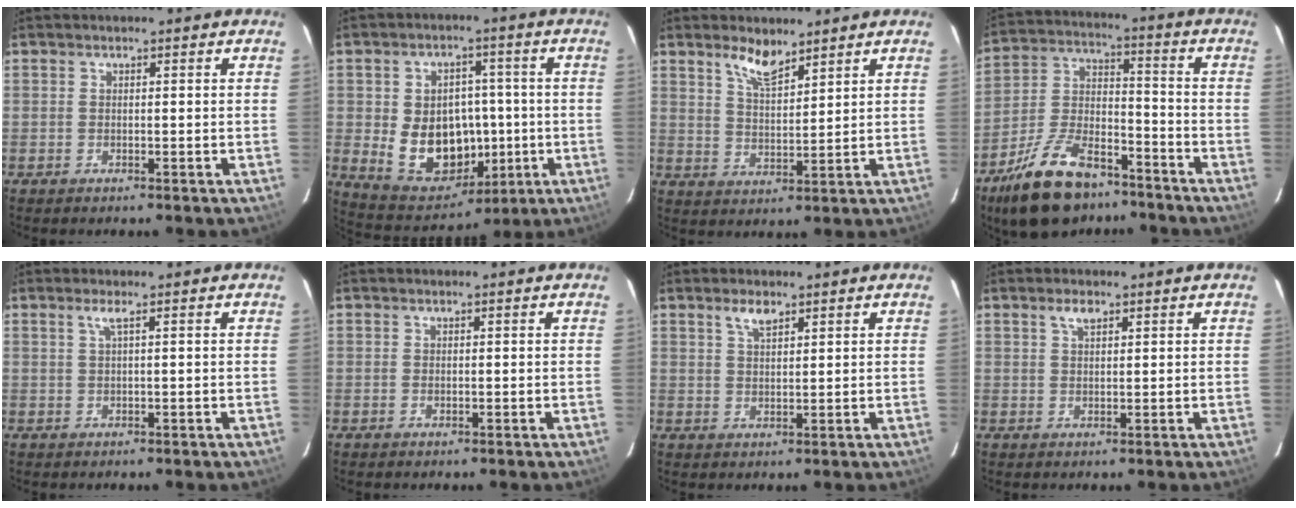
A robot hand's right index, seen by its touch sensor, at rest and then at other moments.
{"total": 14.6, "force": [-1.7, 11.6, 8.8], "torque": [-0.185, 0.007, 0.001]}
{"total": 5.7, "force": [4.5, 1.6, 3.2], "torque": [-0.057, -0.001, 0.085]}
{"total": 18.4, "force": [-12.7, 8.5, 10.3], "torque": [-0.207, 0.007, -0.217]}
{"total": 1.3, "force": [0.4, -0.5, 1.1], "torque": [-0.014, 0.003, 0.006]}
{"total": 0.0}
{"total": 2.9, "force": [2.0, 1.2, 1.8], "torque": [-0.032, 0.006, 0.039]}
{"total": 2.2, "force": [1.3, 1.0, 1.4], "torque": [-0.026, 0.006, 0.025]}